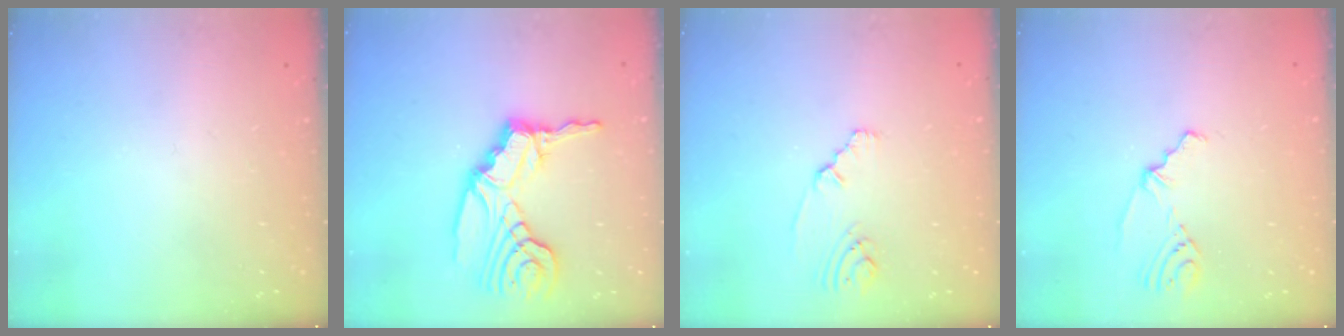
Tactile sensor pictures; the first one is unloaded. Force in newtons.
{"total": 11.3, "press": 11.3, "slide": 1.0}
{"total": 2.1, "press": 2.1, "slide": 0.4}
{"total": 2.3, "press": 1.9, "slide": 1.4}